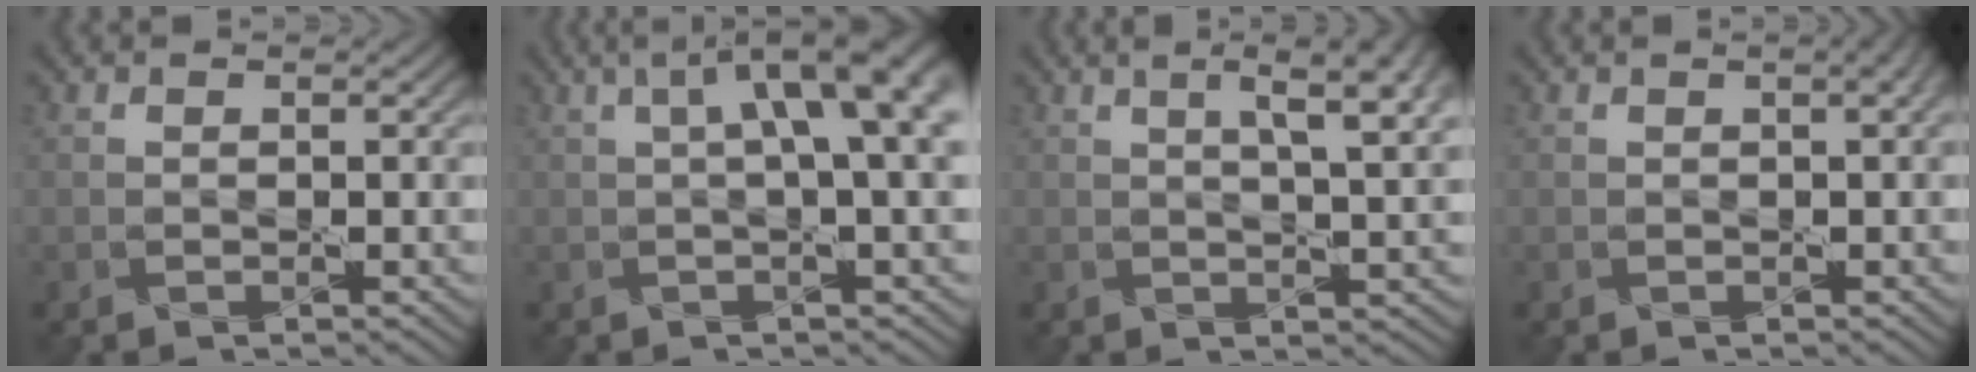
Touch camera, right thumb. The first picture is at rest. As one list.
[{"total": 9.8, "force": [2.1, 2.8, 9.1], "torque": [-0.109, 0.026, 0.022]}, {"total": 7.4, "force": [3.0, 1.7, 6.5], "torque": [-0.083, 0.018, 0.041]}, {"total": 1.8, "force": [0.6, 0.4, 1.7], "torque": [-0.022, 0.007, 0.005]}]